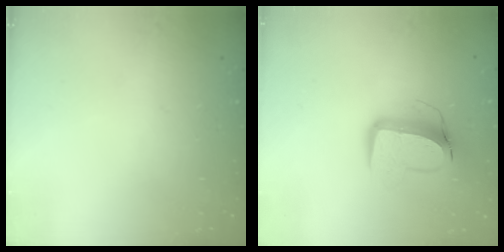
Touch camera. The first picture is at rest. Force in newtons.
{"total": 10.2, "press": 10.2, "slide": 1.0}